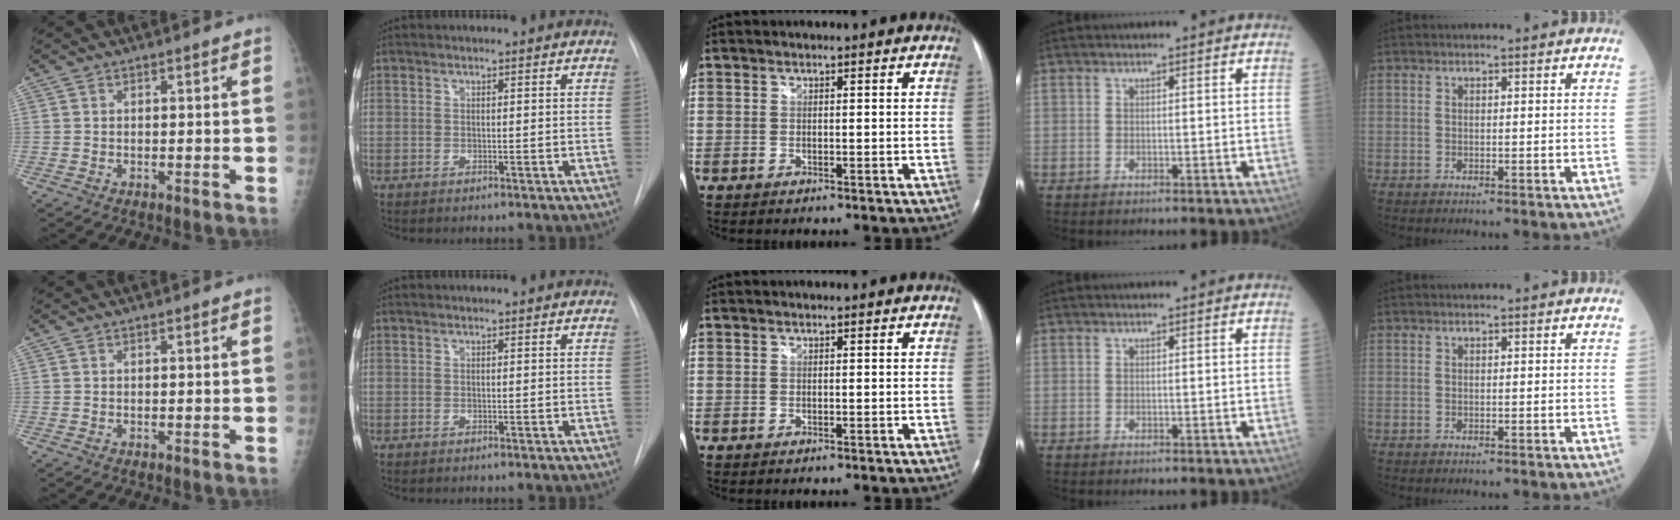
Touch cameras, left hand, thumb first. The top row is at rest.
{}